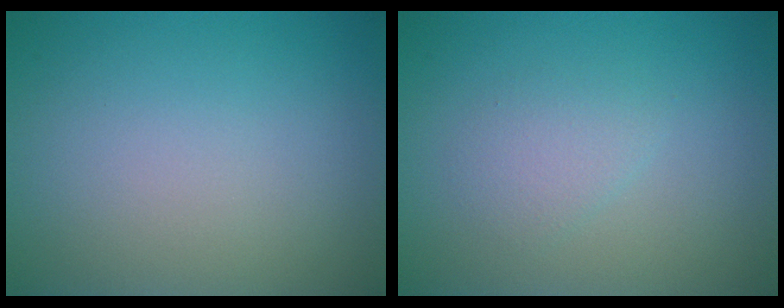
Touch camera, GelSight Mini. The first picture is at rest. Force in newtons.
{"total": 1.6, "press": 1.6, "slide": 0.1}